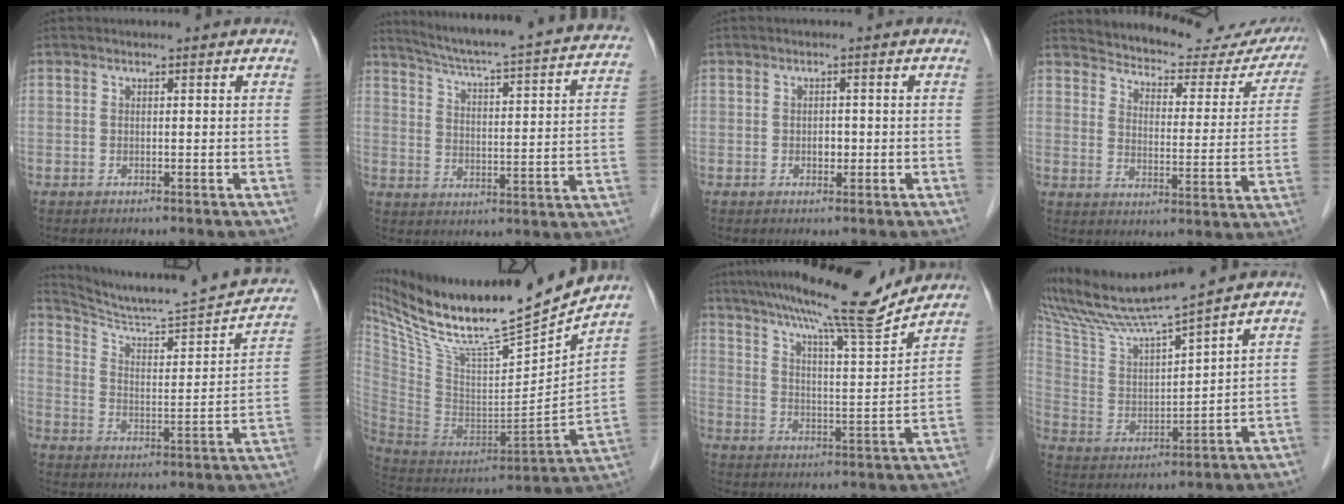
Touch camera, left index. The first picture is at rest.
{"total": 24.8, "force": [21.8, 1.1, 11.8], "torque": [-0.180, -0.042, 0.274]}
{"total": 1.3, "force": [-0.2, 0.9, 0.9], "torque": [-0.014, 0.002, -0.002]}
{"total": 20.0, "force": [19.2, 4.3, 3.7], "torque": [-0.035, -0.055, 0.223]}
{"total": 20.9, "force": [19.2, 1.0, 8.4], "torque": [-0.122, -0.037, 0.269]}
{"total": 25.0, "force": [20.8, 1.2, 13.9], "torque": [-0.246, -0.020, 0.355]}
{"total": 15.9, "force": [13.9, -0.3, 7.7], "torque": [-0.128, -0.002, 0.209]}
{"total": 10.8, "force": [10.0, -1.8, 3.9], "torque": [-0.084, 0.003, 0.197]}